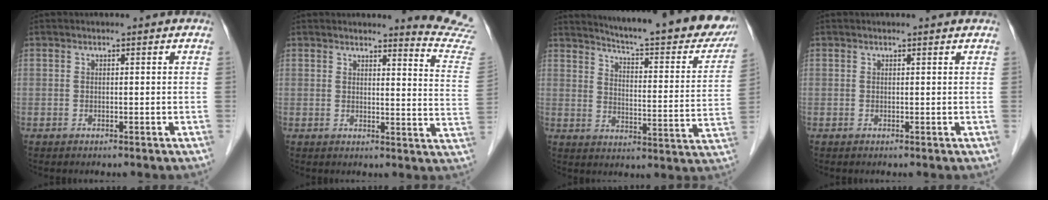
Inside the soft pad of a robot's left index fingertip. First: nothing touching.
{"total": 9.5, "force": [9.4, -1.3, 0.3], "torque": [0.001, -0.126, 0.077]}
{"total": 25.4, "force": [22.4, 2.8, 11.6], "torque": [-0.164, -0.082, 0.269]}
{"total": 0.7, "force": [0.7, -0.1, 0.1], "torque": [-0.013, -0.005, 0.003]}